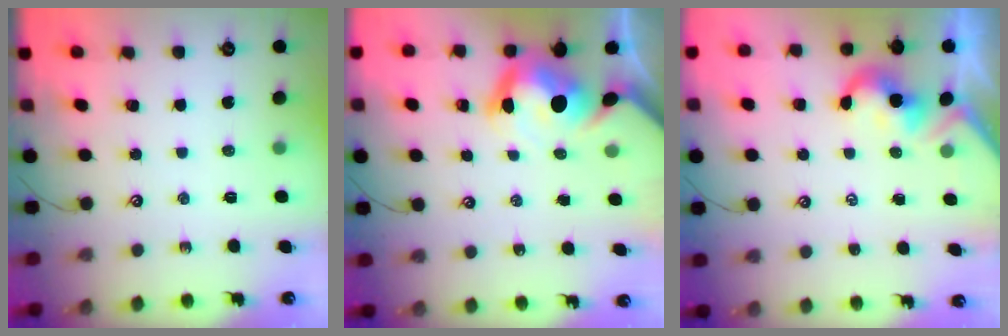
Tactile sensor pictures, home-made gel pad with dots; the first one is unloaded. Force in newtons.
{"total": 9.7, "press": 9.6, "slide": 1.1}
{"total": 2.1, "press": 2.0, "slide": 0.5}